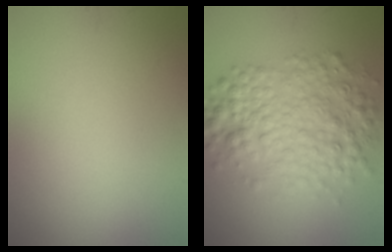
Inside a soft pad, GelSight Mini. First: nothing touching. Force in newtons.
{"total": 6.2, "press": 6.2, "slide": 0.0}